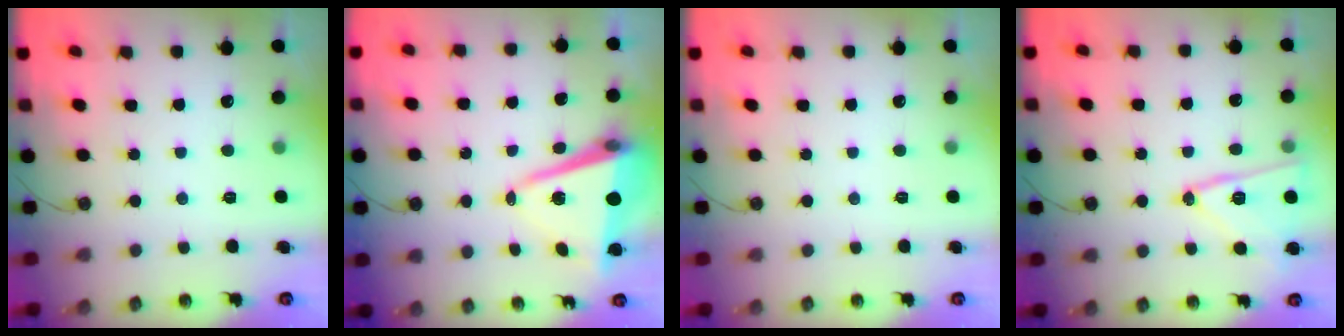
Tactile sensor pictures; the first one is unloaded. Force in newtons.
{"total": 10.3, "press": 9.8, "slide": 3.1}
{"total": 0.0}
{"total": 14.2, "press": 14.2, "slide": 0.5}